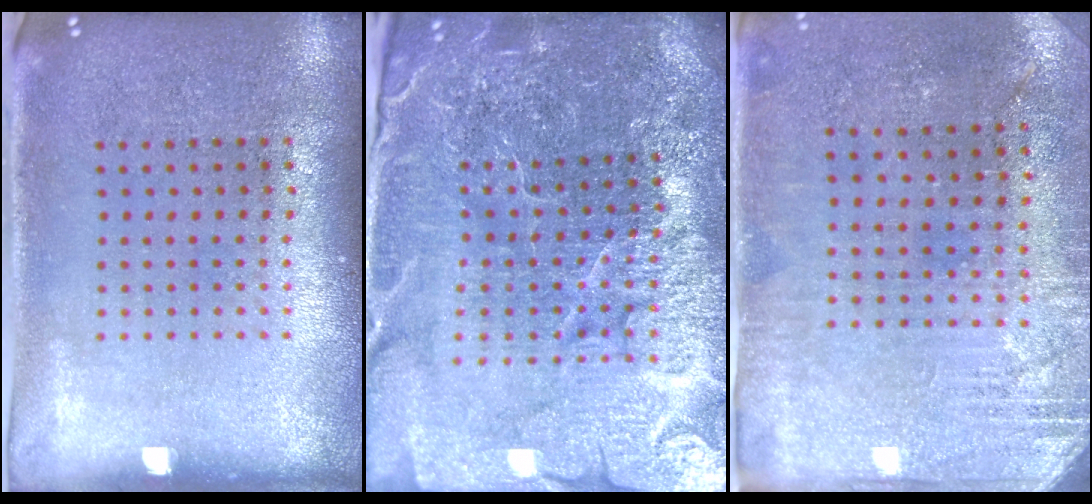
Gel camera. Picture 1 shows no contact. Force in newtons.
{"total": 5.8, "press": 5.2, "slide": 2.5}
{"total": 2.8, "press": 2.6, "slide": 1.0}